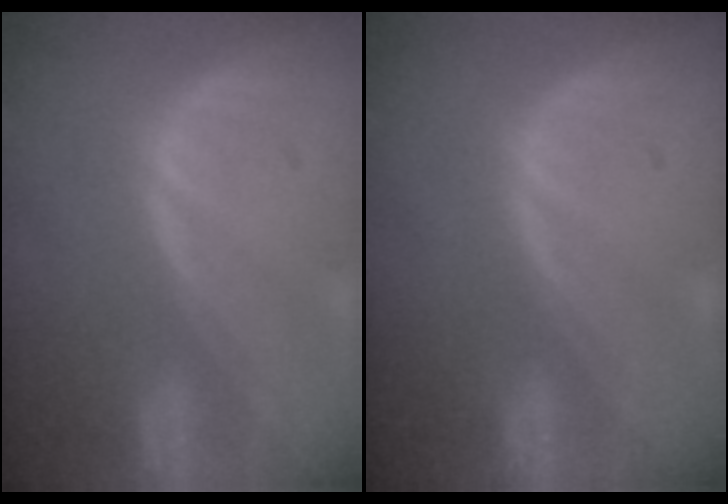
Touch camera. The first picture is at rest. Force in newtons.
{"total": 0.0}